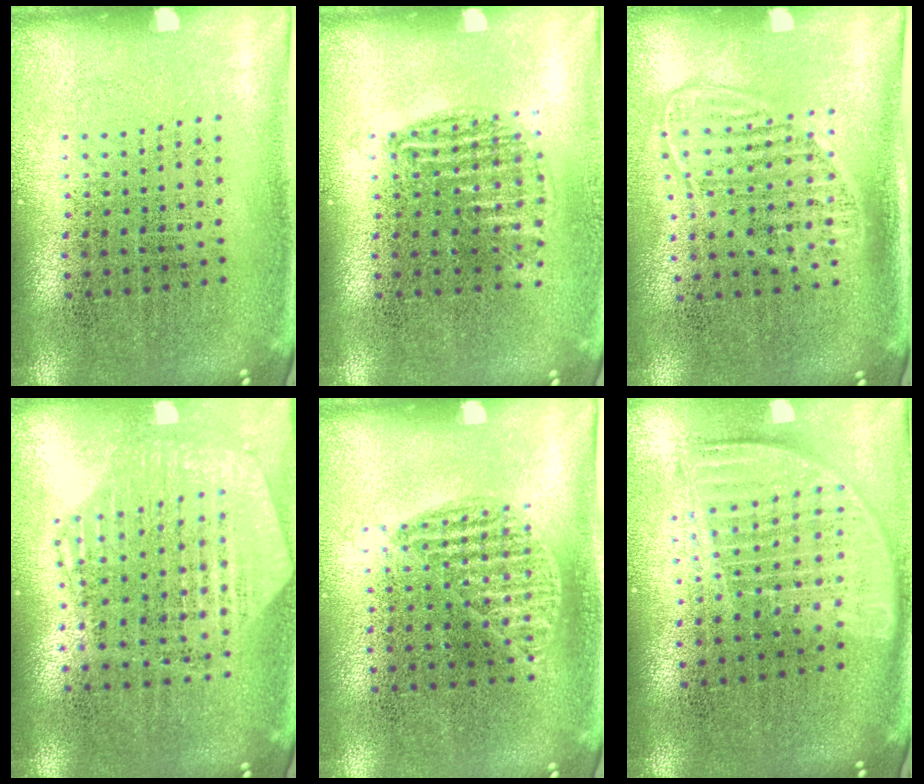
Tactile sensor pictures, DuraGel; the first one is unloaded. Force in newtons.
{"total": 0.9, "press": 0.8, "slide": 0.4}
{"total": 1.4, "press": 1.1, "slide": 0.7}
{"total": 1.1, "press": 1.1, "slide": 0.2}
{"total": 0.9, "press": 0.7, "slide": 0.5}
{"total": 1.8, "press": 1.5, "slide": 1.0}